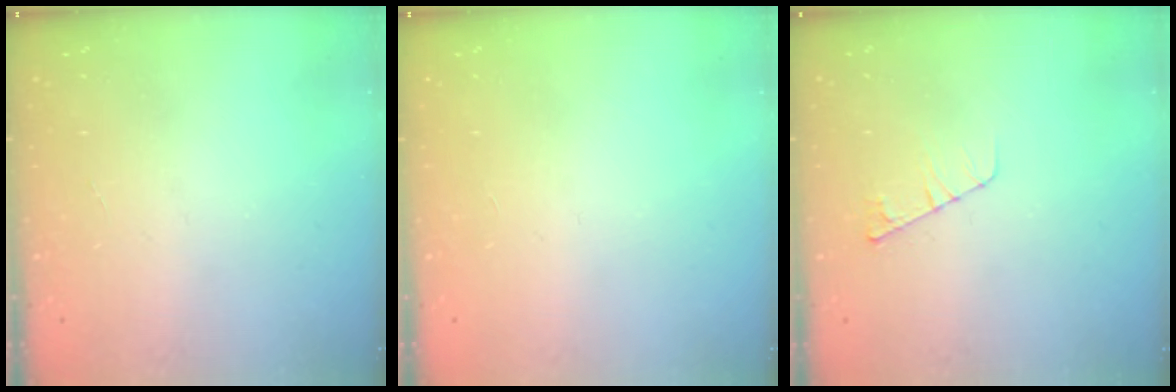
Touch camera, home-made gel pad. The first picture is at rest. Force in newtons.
{"total": 0.0}
{"total": 4.8, "press": 4.8, "slide": 0.5}